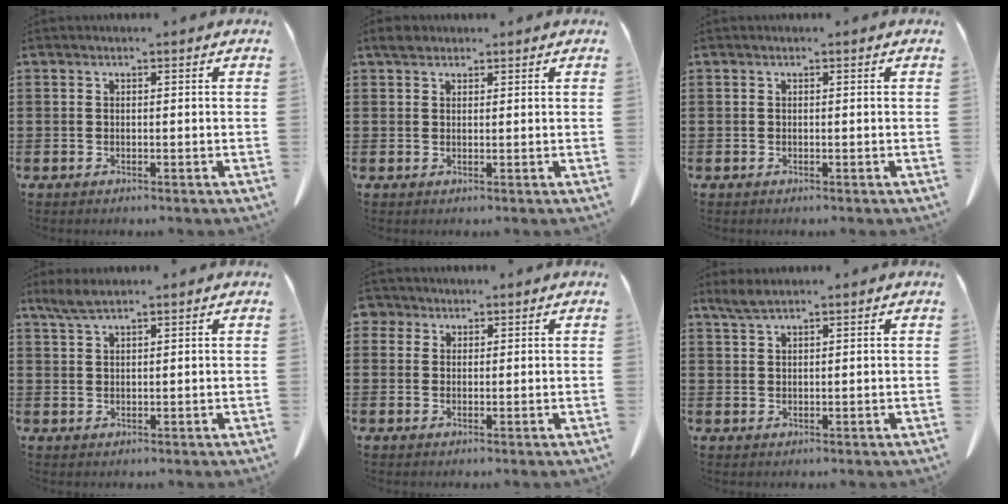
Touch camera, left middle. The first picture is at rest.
{"total": 1.9, "force": [1.6, 0.9, 0.6], "torque": [-0.008, 0.003, 0.028]}
{"total": 0.0}
{"total": 2.9, "force": [2.1, 0.5, 1.9], "torque": [-0.043, 0.001, 0.038]}
{"total": 2.1, "force": [1.4, 1.5, 0.4], "torque": [-0.016, 0.007, 0.025]}
{"total": 2.3, "force": [1.8, 0.3, 1.4], "torque": [-0.032, 0.001, 0.032]}